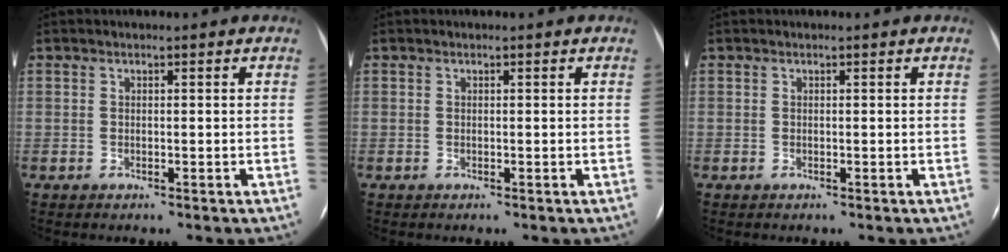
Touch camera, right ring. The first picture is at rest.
{"total": 0.0}
{"total": 0.0}